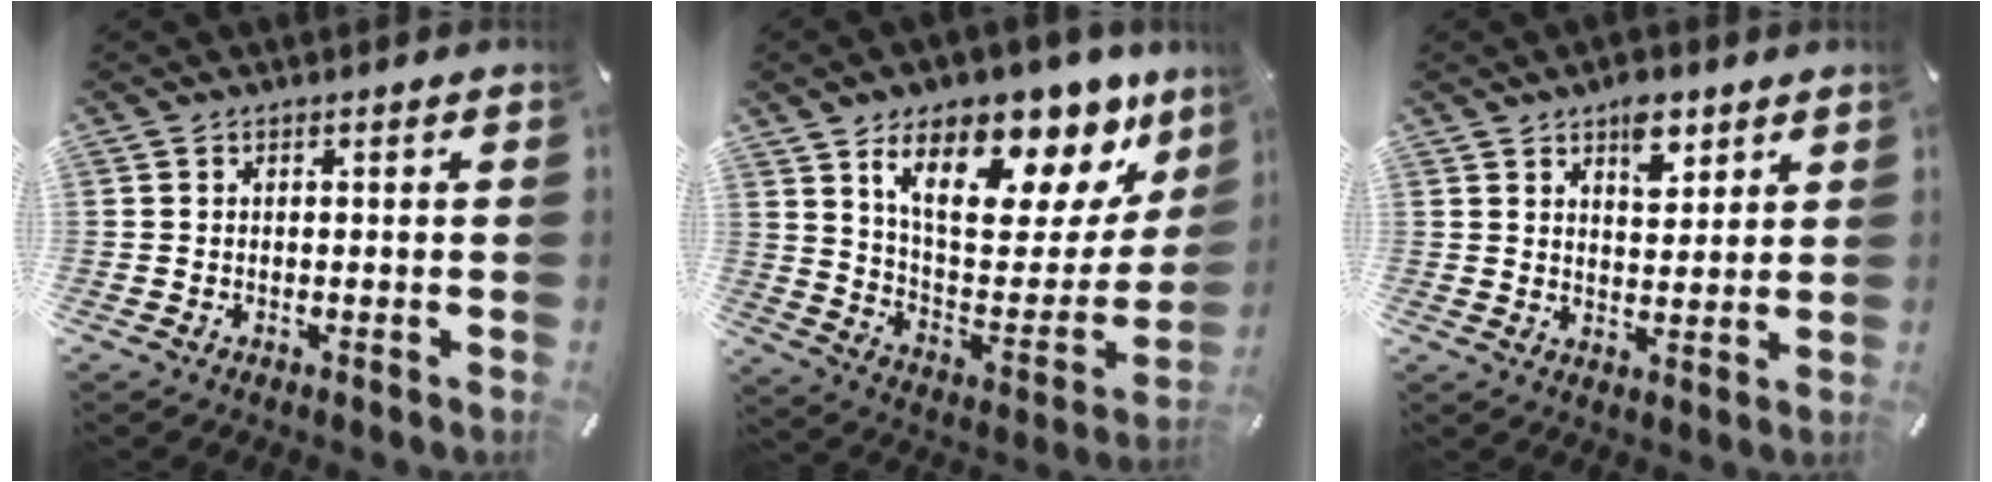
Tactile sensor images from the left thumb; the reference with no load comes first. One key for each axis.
{"total": 22.8, "fx": 14.6, "fy": 10.3, "fz": 14.2, "tx": -0.207, "ty": -0.092, "tz": 0.239}
{"total": 6.9, "fx": 4.4, "fy": 3.9, "fz": 3.6, "tx": -0.027, "ty": -0.023, "tz": 0.070}